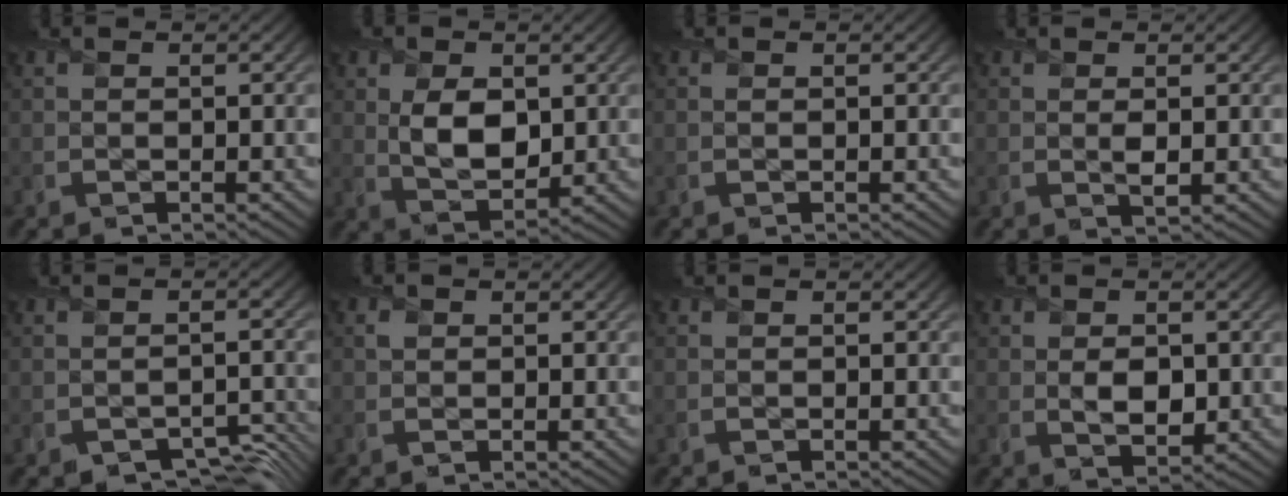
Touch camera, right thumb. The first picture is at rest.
{"total": 6.5, "force": [0.9, 4.3, 4.8], "torque": [-0.096, -0.008, 0.020]}
{"total": 0.0}
{"total": 1.4, "force": [0.2, 0.8, 1.2], "torque": [-0.024, -0.007, 0.005]}
{"total": 3.9, "force": [-2.7, 2.1, 1.9], "torque": [-0.025, -0.013, -0.036]}
{"total": 1.2, "force": [0.3, 1.1, 0.4], "torque": [-0.008, -0.001, 0.002]}
{"total": 0.0}
{"total": 3.4, "force": [0.2, 2.5, 2.3], "torque": [-0.050, -0.008, 0.006]}